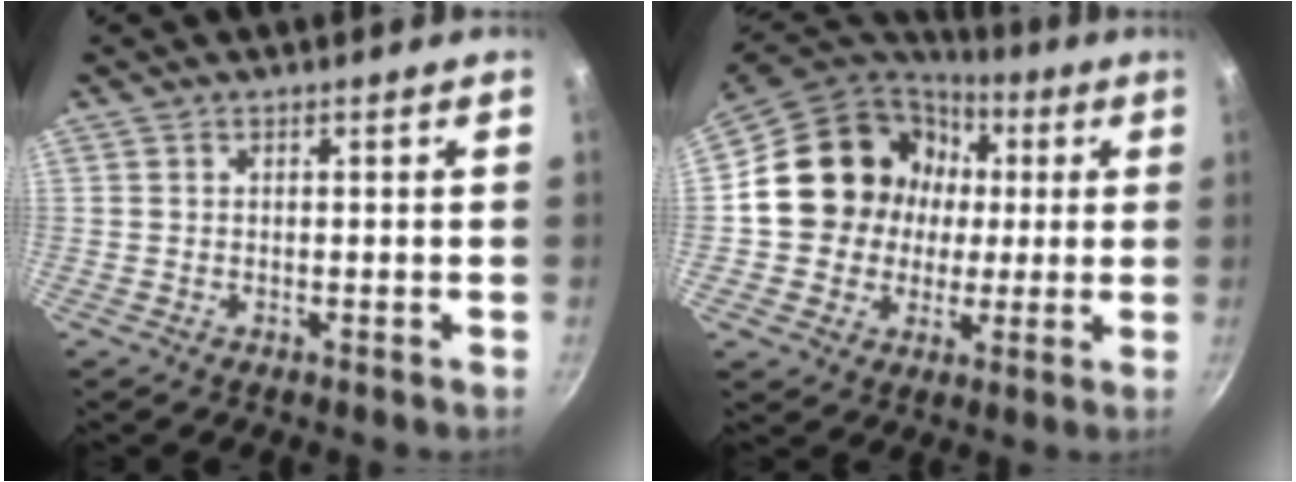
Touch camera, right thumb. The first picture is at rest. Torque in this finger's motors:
{"motor_torque": [0.95, 3.84, 1.30, -0.83, 0.02]}